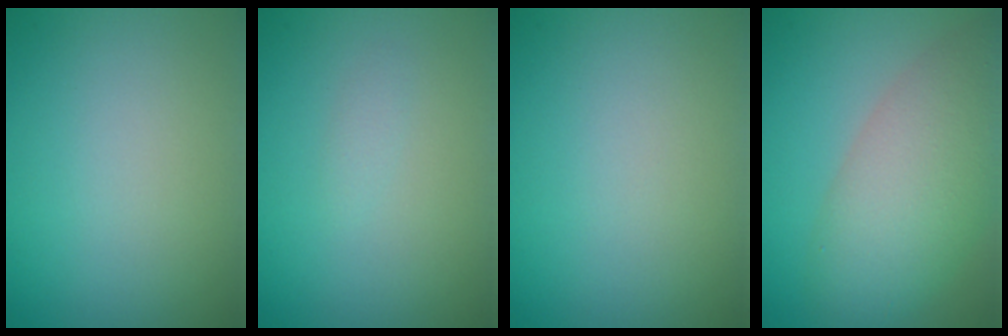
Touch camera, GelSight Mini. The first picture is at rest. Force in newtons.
{"total": 0.6, "press": 0.6, "slide": 0.0}
{"total": 0.0}
{"total": 7.6, "press": 7.5, "slide": 0.6}